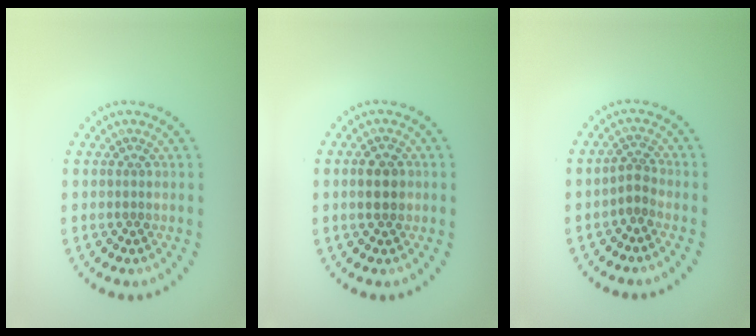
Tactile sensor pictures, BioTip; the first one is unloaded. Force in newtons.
{"total": 2.5, "press": 2.5, "slide": 0.1}
{"total": 1.7, "press": 1.1, "slide": 1.3}